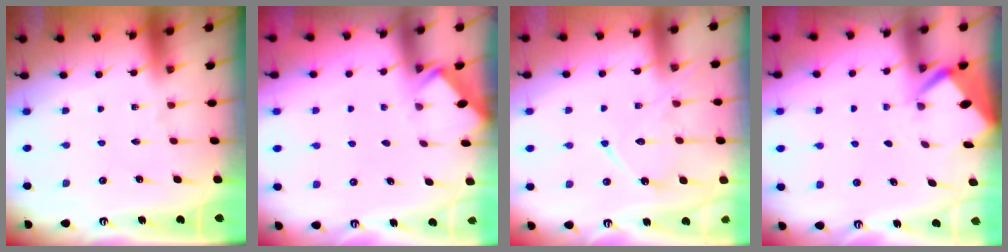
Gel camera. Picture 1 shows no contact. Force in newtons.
{"total": 2.5, "press": 2.4, "slide": 0.4}
{"total": 12.1, "press": 12.1, "slide": 0.5}
{"total": 2.5, "press": 2.5, "slide": 0.3}